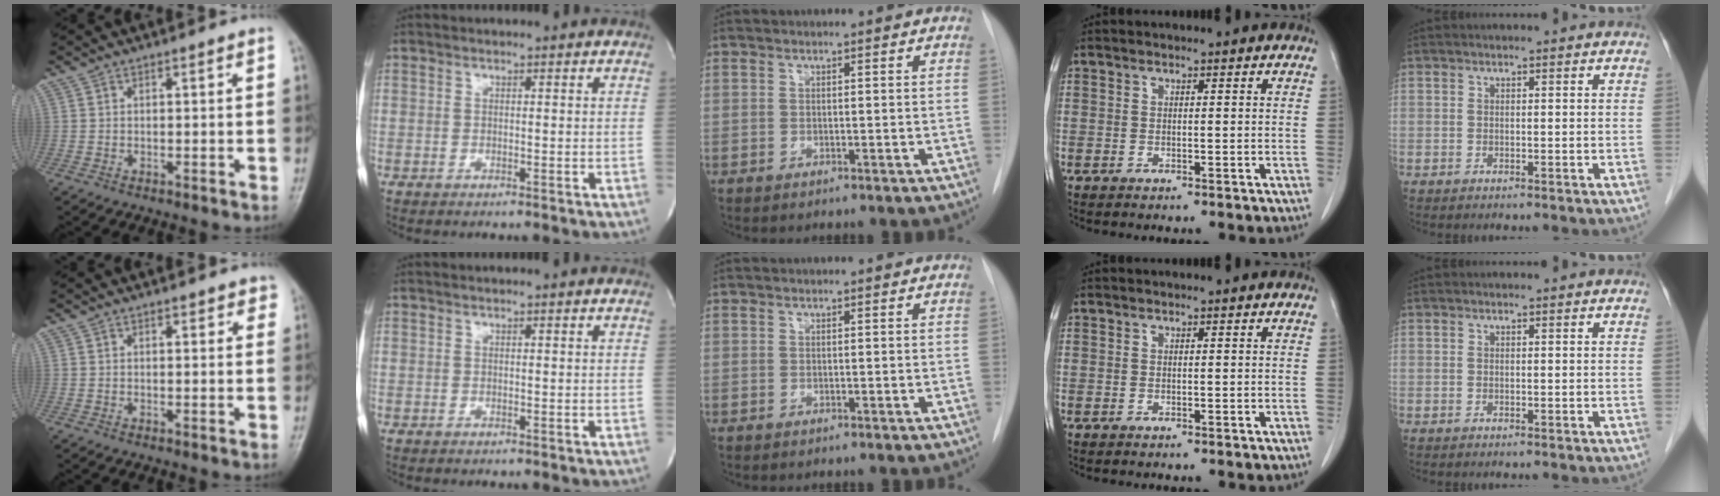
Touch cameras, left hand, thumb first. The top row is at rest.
{"thumb": {"total": 2.4, "force": [1.6, 1.2, 1.4], "torque": [0.002, -0.004, 0.014]}}